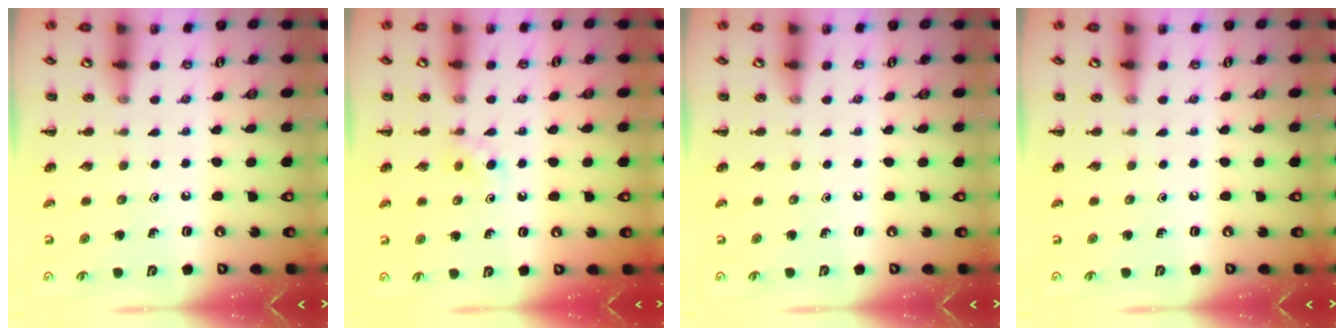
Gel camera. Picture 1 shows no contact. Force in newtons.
{"total": 3.8, "press": 3.5, "slide": 1.6}
{"total": 0.0}
{"total": 0.0}